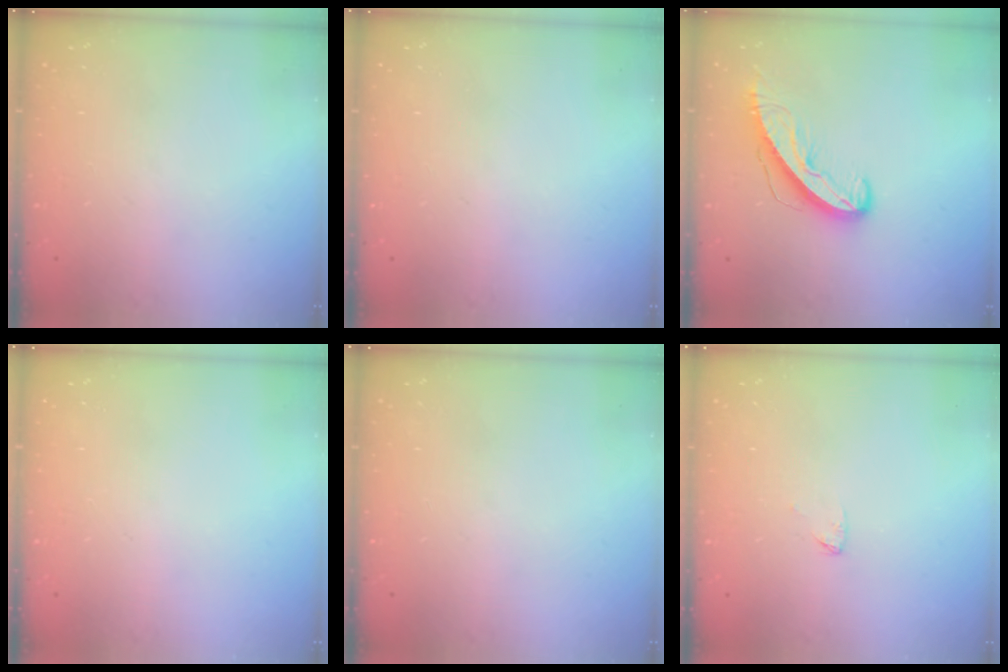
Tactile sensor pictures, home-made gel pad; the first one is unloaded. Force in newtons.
{"total": 0.0}
{"total": 8.7, "press": 8.7, "slide": 0.5}
{"total": 0.0}
{"total": 0.0}
{"total": 2.6, "press": 2.6, "slide": 0.2}